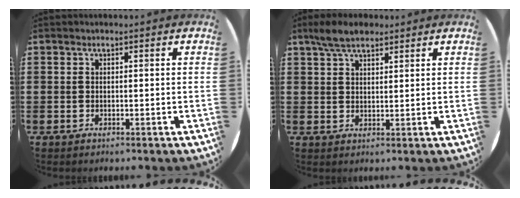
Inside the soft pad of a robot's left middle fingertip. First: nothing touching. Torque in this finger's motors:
{"motor_torque": [0.39, -0.47, 0.03, -0.01]}